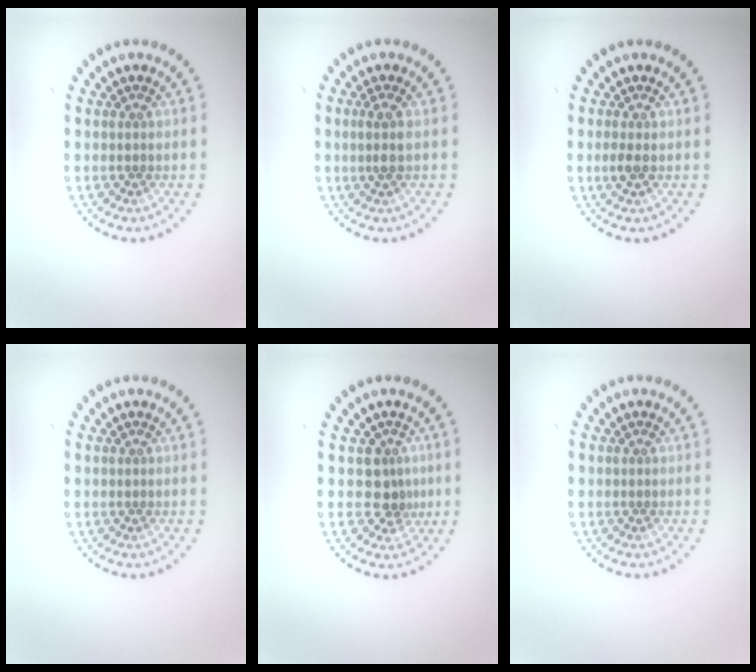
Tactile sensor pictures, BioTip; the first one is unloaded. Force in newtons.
{"total": 1.6, "press": 1.3, "slide": 0.9}
{"total": 1.1, "press": 1.1, "slide": 0.2}
{"total": 0.0}
{"total": 2.5, "press": 1.8, "slide": 1.6}
{"total": 0.0}